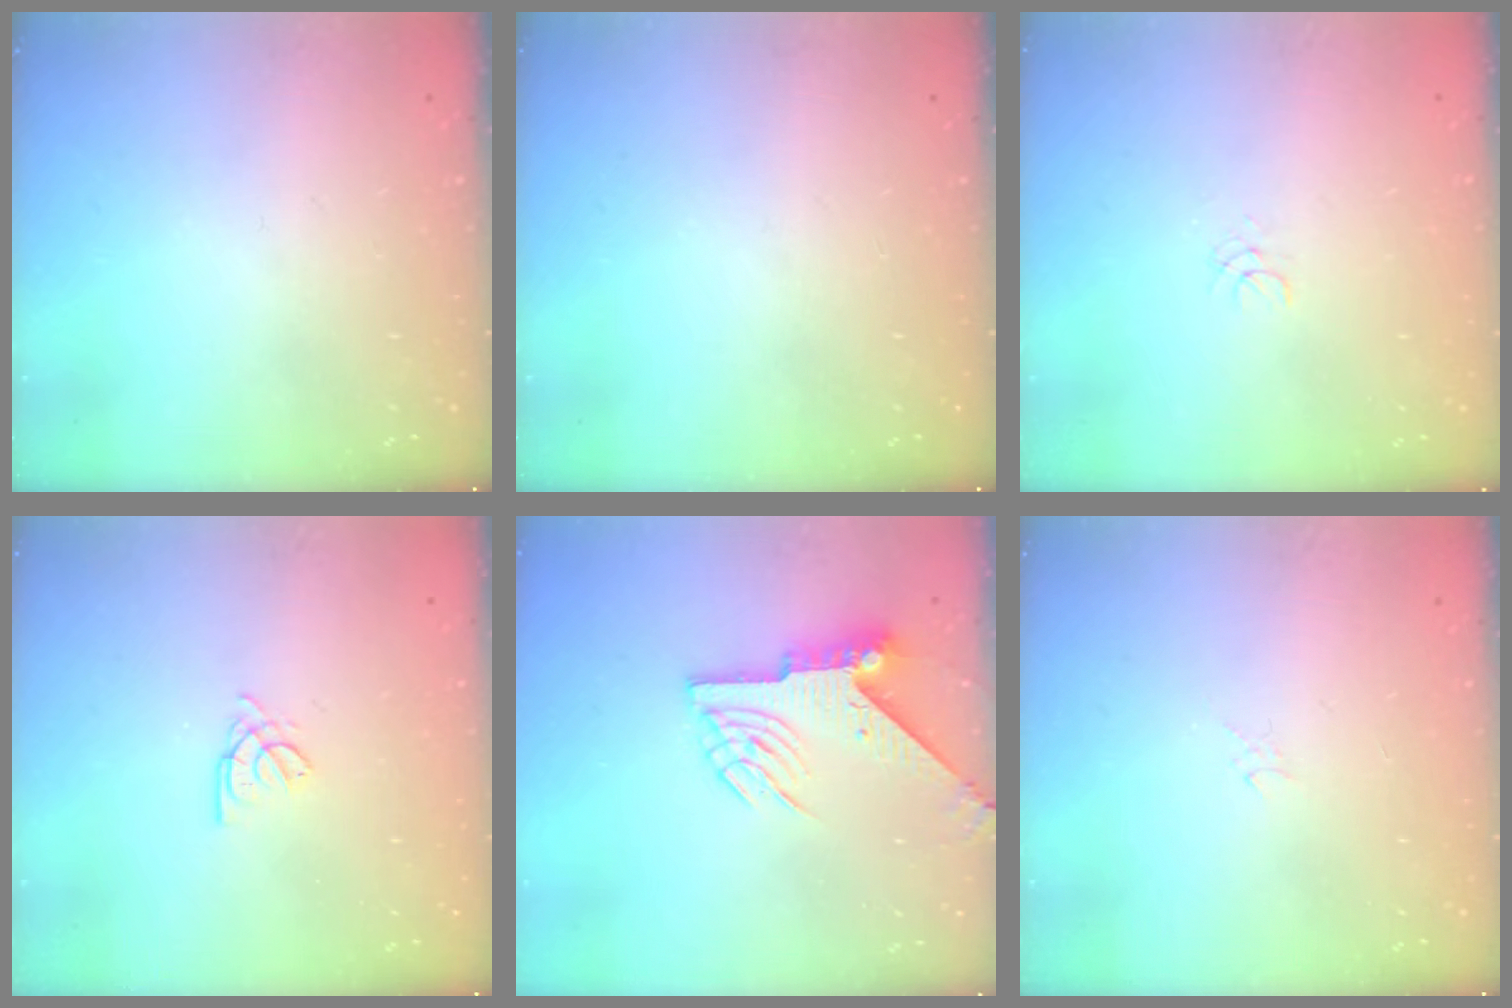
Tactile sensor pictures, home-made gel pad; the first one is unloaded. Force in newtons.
{"total": 0.0}
{"total": 1.1, "press": 1.1, "slide": 0.1}
{"total": 2.0, "press": 2.0, "slide": 0.4}
{"total": 7.3, "press": 7.3, "slide": 0.6}
{"total": 1.3, "press": 1.3, "slide": 0.1}